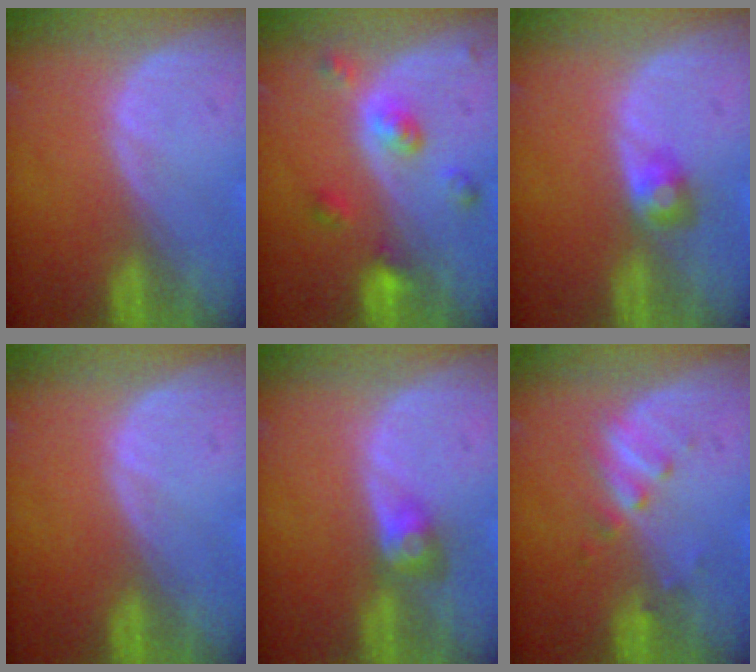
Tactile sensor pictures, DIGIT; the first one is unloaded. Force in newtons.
{"total": 5.2, "press": 4.5, "slide": 2.5}
{"total": 2.3, "press": 2.3, "slide": 0.2}
{"total": 0.0}
{"total": 3.0, "press": 2.6, "slide": 1.4}
{"total": 2.7, "press": 2.7, "slide": 0.5}